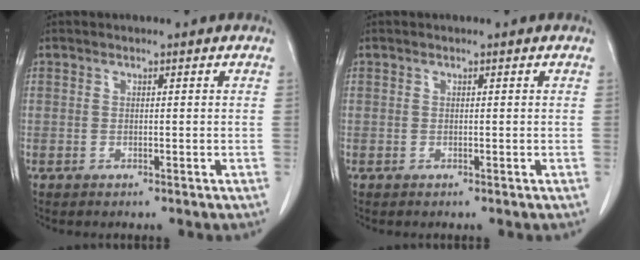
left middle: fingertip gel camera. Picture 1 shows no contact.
{"total": 0.0}